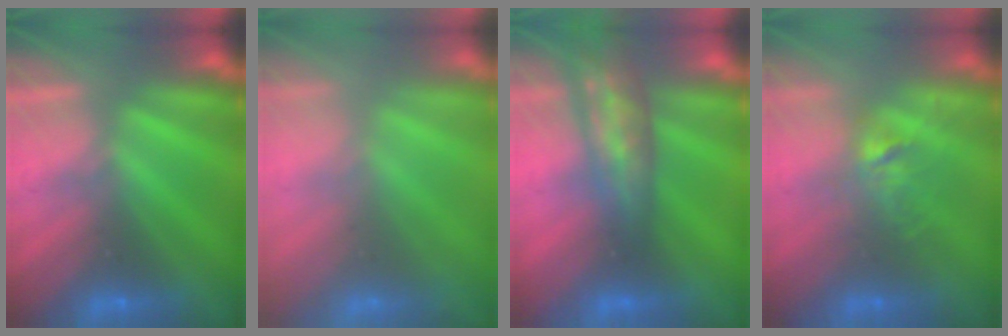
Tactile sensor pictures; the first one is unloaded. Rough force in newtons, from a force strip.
{"total": 7.7}
{"total": 3.0}
{"total": 2.9}